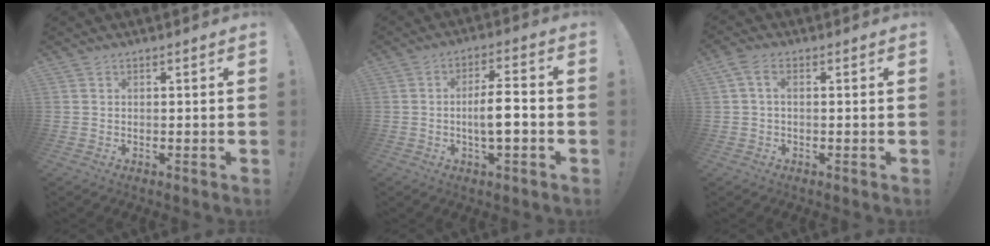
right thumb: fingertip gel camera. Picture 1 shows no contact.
{"total": 7.9, "force": [-1.7, 1.8, 7.5], "torque": [-0.134, 0.005, -0.037]}
{"total": 2.9, "force": [0.3, 1.6, 2.4], "torque": [-0.048, 0.008, 0.006]}